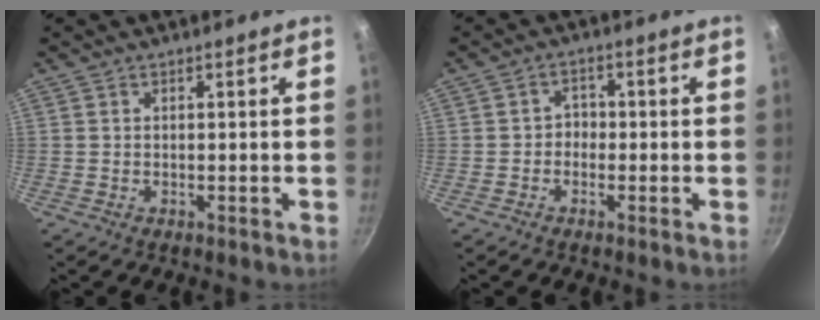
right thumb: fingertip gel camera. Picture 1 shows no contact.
{"total": 2.5, "force": [-0.8, 2.1, 1.0], "torque": [0.003, 0.013, -0.018]}